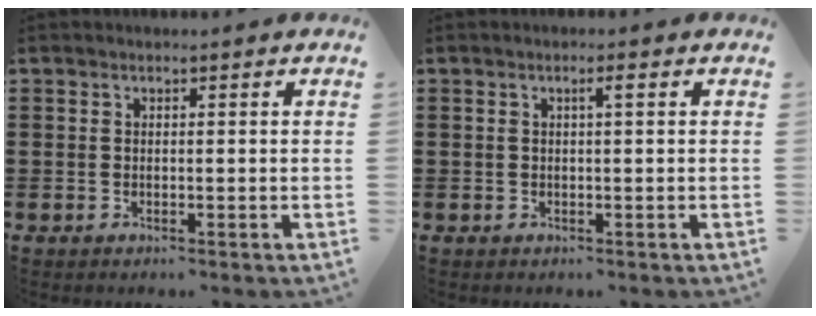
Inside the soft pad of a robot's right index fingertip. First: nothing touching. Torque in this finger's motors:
{"motor_torque": [0.46, -0.29, 0.04, 0.03]}